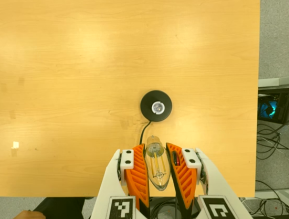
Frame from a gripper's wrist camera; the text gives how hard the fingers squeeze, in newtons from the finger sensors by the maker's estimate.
{"total": 21.7, "left": 23.1, "right": 20.3}